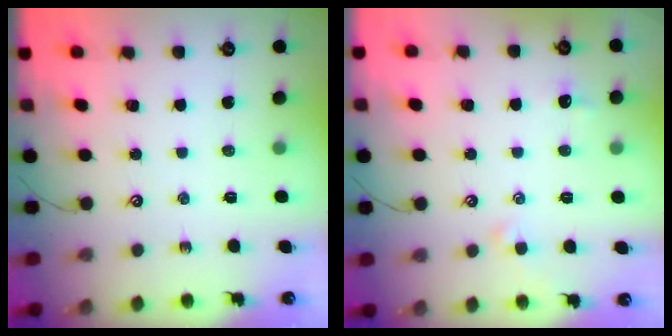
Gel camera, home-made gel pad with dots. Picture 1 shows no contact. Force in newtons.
{"total": 1.2, "press": 1.1, "slide": 0.4}